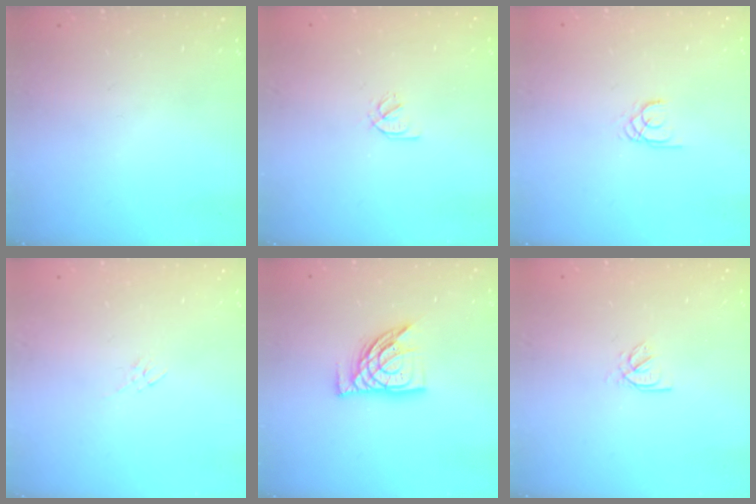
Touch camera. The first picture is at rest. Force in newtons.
{"total": 2.1, "press": 1.9, "slide": 0.8}
{"total": 1.5, "press": 1.5, "slide": 0.1}
{"total": 2.7, "press": 2.5, "slide": 0.9}
{"total": 11.3, "press": 11.2, "slide": 1.0}
{"total": 2.0, "press": 2.0, "slide": 0.4}